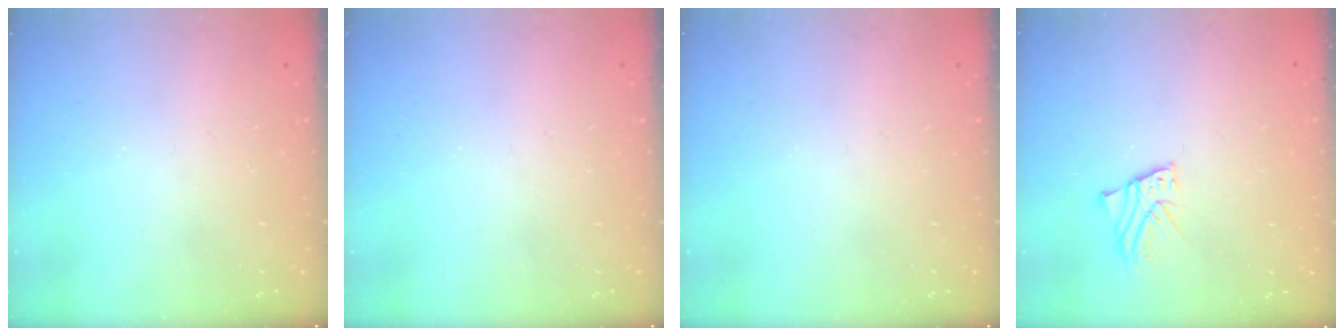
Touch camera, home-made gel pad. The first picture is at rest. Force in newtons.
{"total": 0.0}
{"total": 0.0}
{"total": 2.9, "press": 2.9, "slide": 0.2}